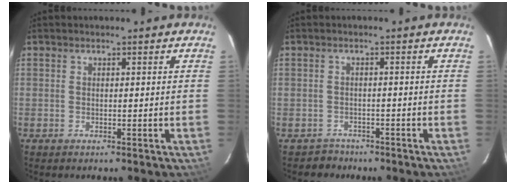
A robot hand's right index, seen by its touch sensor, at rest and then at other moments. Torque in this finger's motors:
{"motor_torque": [-0.13, -0.01, -0.21, -0.16]}